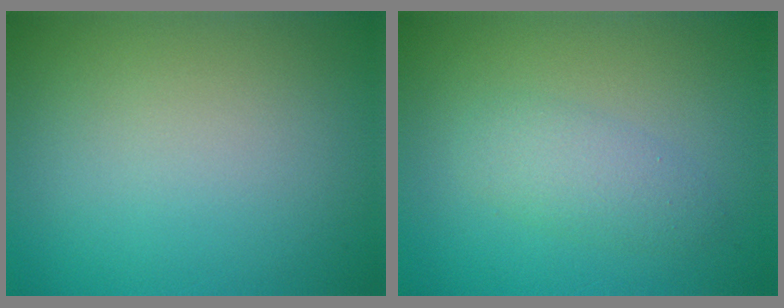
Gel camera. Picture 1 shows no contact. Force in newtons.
{"total": 2.6, "press": 2.6, "slide": 0.1}